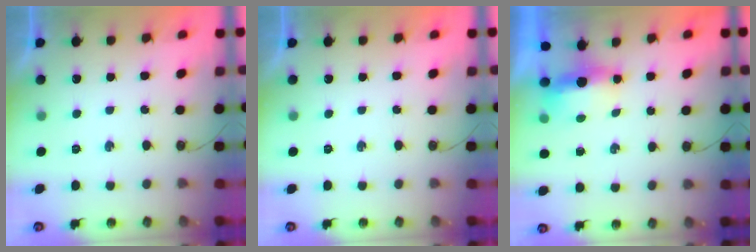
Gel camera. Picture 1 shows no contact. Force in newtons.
{"total": 0.0}
{"total": 10.5, "press": 6.1, "slide": 8.5}